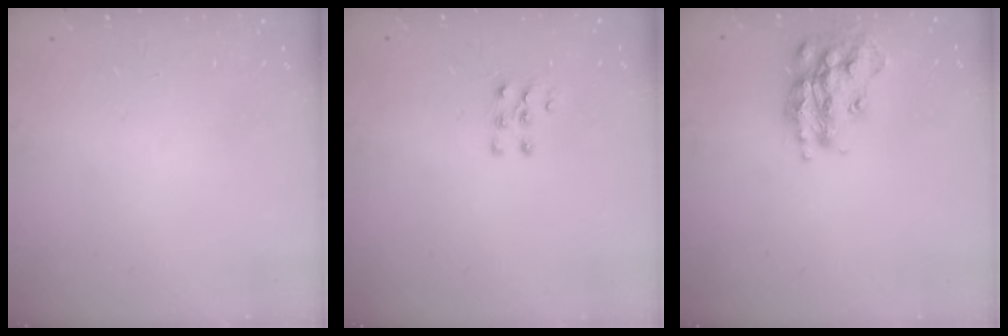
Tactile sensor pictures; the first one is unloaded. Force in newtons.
{"total": 5.5, "press": 5.4, "slide": 1.1}
{"total": 17.5, "press": 17.4, "slide": 1.1}